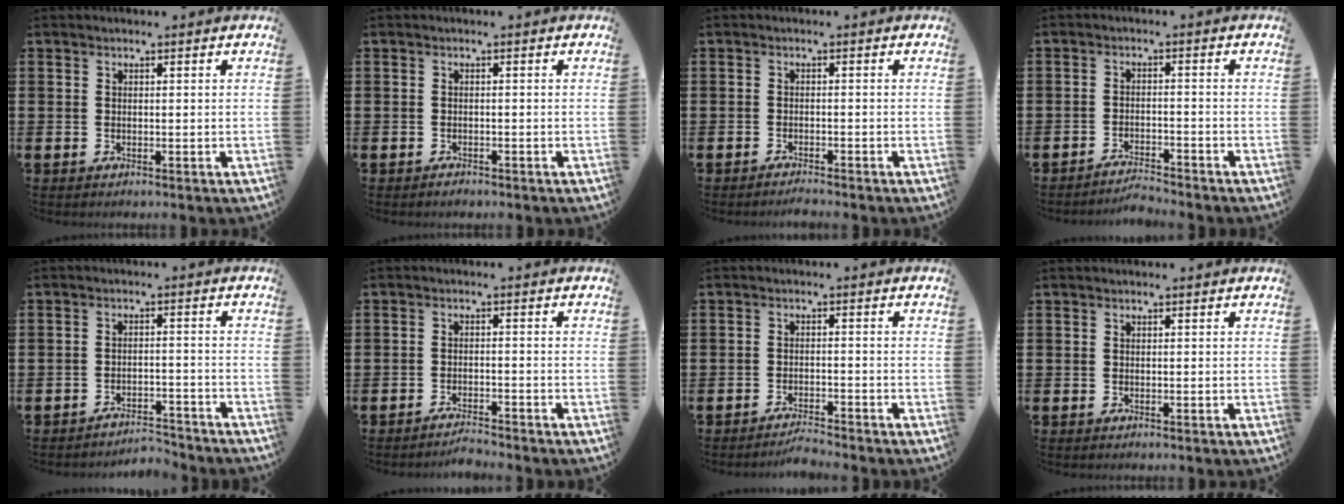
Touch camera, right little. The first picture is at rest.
{"total": 0.5, "force": [-0.5, 0.1, 0.0], "torque": [0.006, -0.005, -0.013]}
{"total": 1.1, "force": [-1.1, 0.0, 0.2], "torque": [-0.005, -0.002, -0.022]}
{"total": 2.5, "force": [-2.5, -0.1, 0.0], "torque": [-0.005, 0.003, -0.053]}
{"total": 3.0, "force": [-3.0, 0.1, -0.2], "torque": [-0.003, 0.004, -0.066]}
{"total": 2.0, "force": [-2.0, -0.1, 0.2], "torque": [-0.006, 0.003, -0.041]}
{"total": 2.1, "force": [-2.0, -0.1, 0.3], "torque": [-0.008, 0.005, -0.041]}
{"total": 0.0}